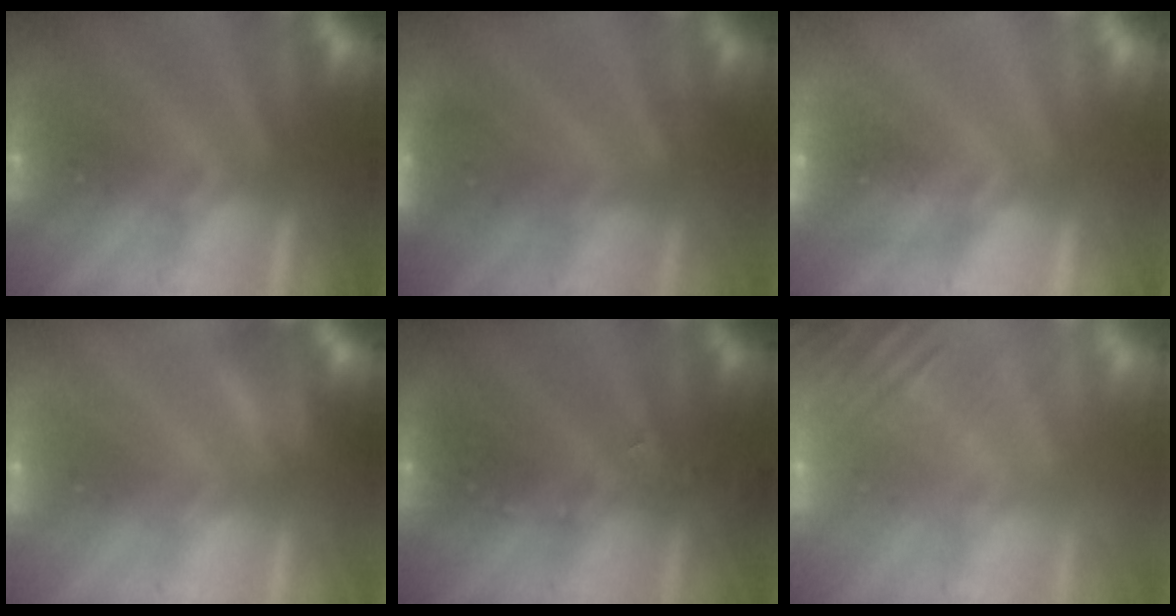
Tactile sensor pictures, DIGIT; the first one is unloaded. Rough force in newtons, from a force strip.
{"total": 3.5}
{"total": 2.3}
{"total": 2.7}
{"total": 2.4}
{"total": 5.7}